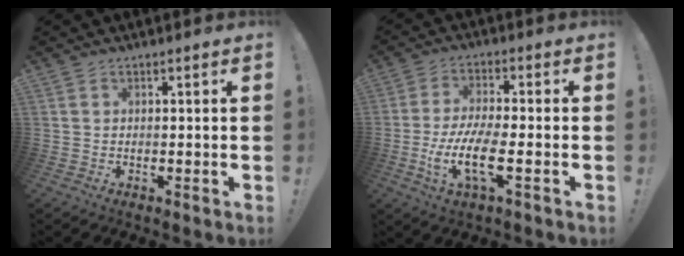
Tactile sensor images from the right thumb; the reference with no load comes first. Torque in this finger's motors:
{"motor_torque": [1.22, 1.29, 0.43, -0.38, 0.39]}